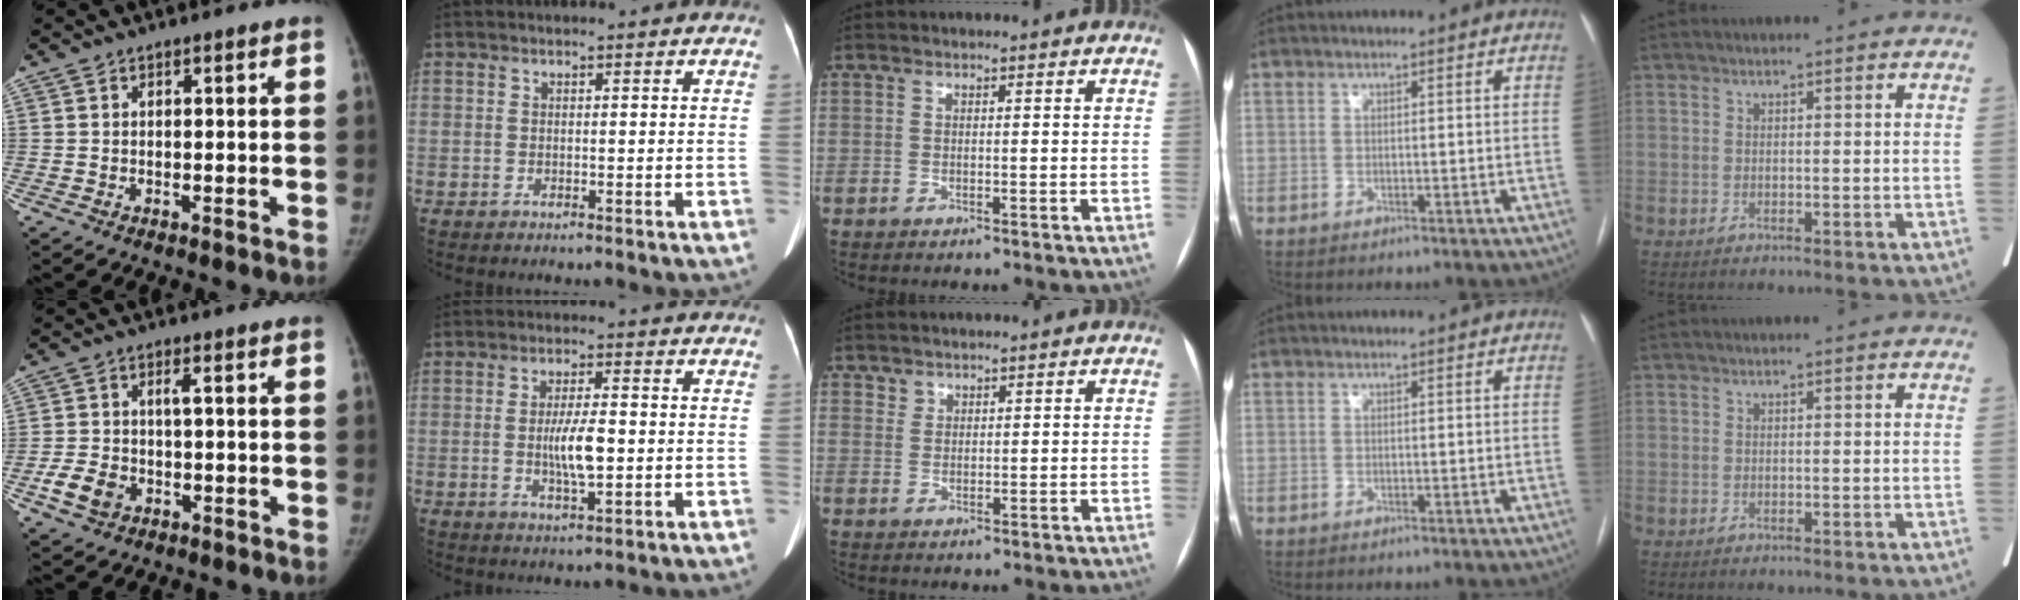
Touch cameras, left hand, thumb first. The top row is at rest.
{"thumb": {"total": 6.0, "force": [-2.3, 3.8, 4.1], "torque": [-0.077, 0.018, -0.035]}, "index": {"total": 5.8, "force": [-0.6, 1.1, 5.7], "torque": [-0.111, -0.003, -0.008]}, "middle": {"total": 1.3, "force": [1.0, 0.8, -0.2], "torque": [0.012, 0.001, 0.013]}}